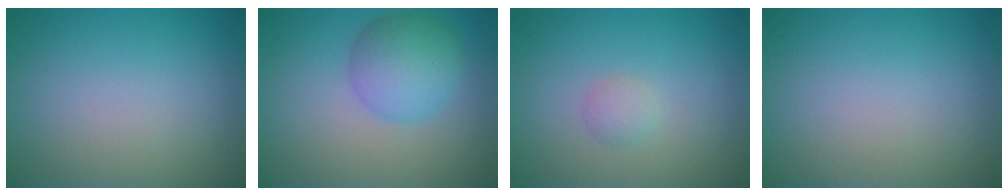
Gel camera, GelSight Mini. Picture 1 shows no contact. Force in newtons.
{"total": 4.8, "press": 4.8, "slide": 0.2}
{"total": 1.1, "press": 1.1, "slide": 0.1}
{"total": 0.0}